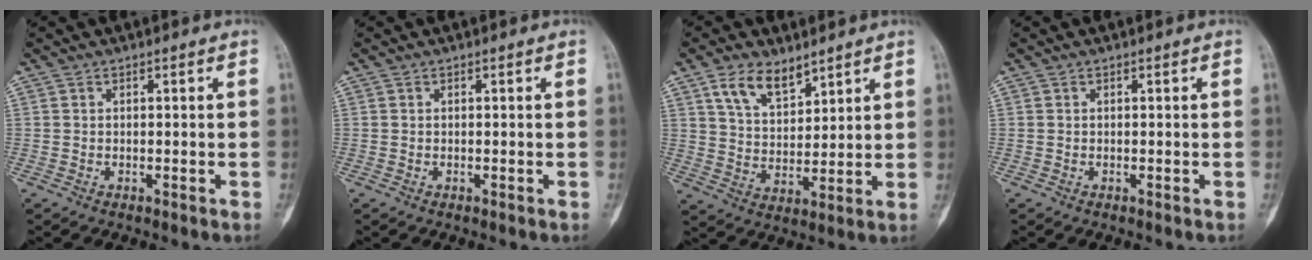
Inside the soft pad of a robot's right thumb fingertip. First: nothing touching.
{"total": 0.0}
{"total": 8.6, "force": [5.7, 4.5, 4.5], "torque": [-0.063, -0.034, 0.113]}
{"total": 0.0}